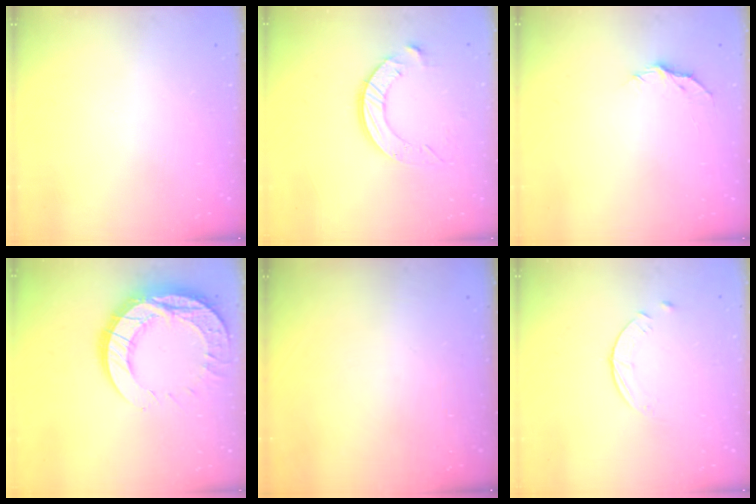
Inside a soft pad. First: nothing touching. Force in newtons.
{"total": 10.0, "press": 10.0, "slide": 1.0}
{"total": 5.1, "press": 5.1, "slide": 0.2}
{"total": 19.4, "press": 19.4, "slide": 1.8}
{"total": 0.0}
{"total": 2.6, "press": 2.5, "slide": 0.3}